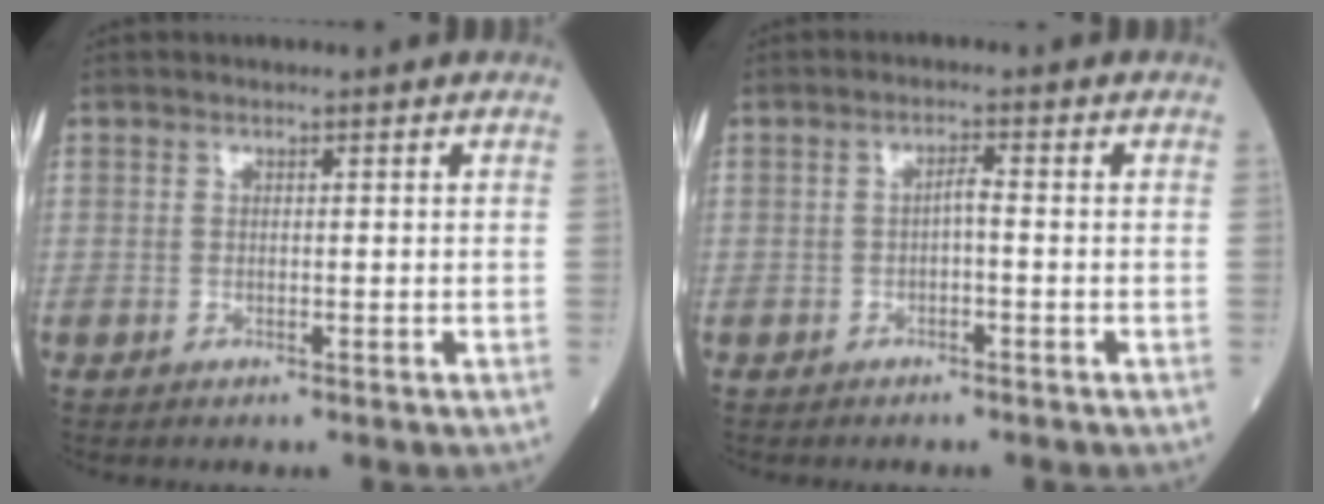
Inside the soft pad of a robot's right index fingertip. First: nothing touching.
{"total": 1.6, "force": [-0.4, 0.2, 1.5], "torque": [-0.023, 0.004, -0.009]}